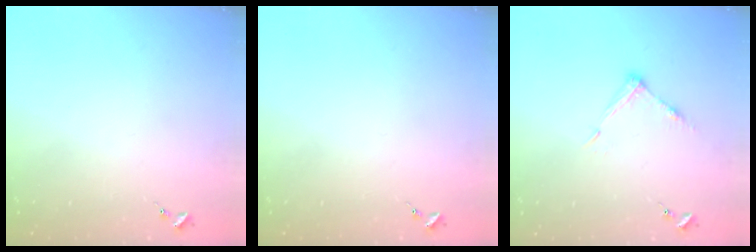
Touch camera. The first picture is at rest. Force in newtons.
{"total": 0.0}
{"total": 6.8, "press": 6.7, "slide": 0.4}